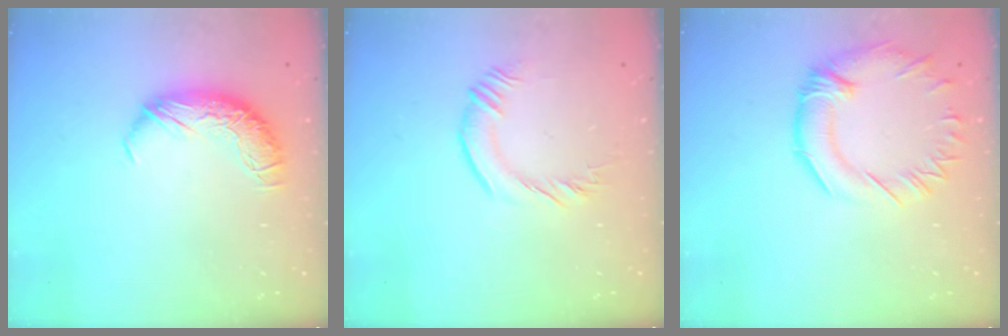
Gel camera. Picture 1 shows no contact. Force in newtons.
{"total": 0.9, "press": 0.3, "slide": 0.8}
{"total": 2.8, "press": 2.3, "slide": 1.5}